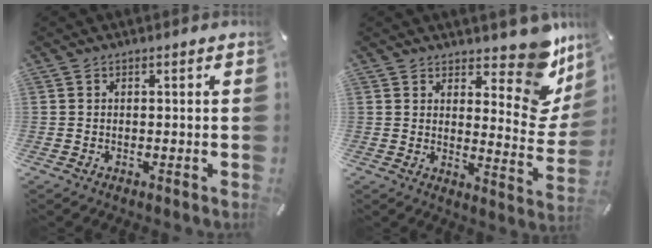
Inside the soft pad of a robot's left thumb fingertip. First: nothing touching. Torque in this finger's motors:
{"motor_torque": [0.77, -0.31, 0.18, -0.08, 0.03]}